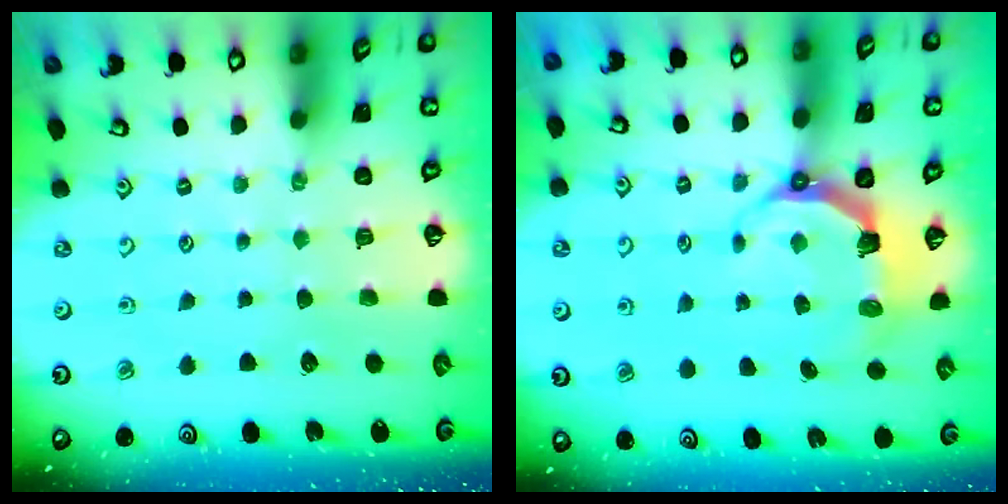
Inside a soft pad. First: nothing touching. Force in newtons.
{"total": 6.0, "press": 4.3, "slide": 4.2}